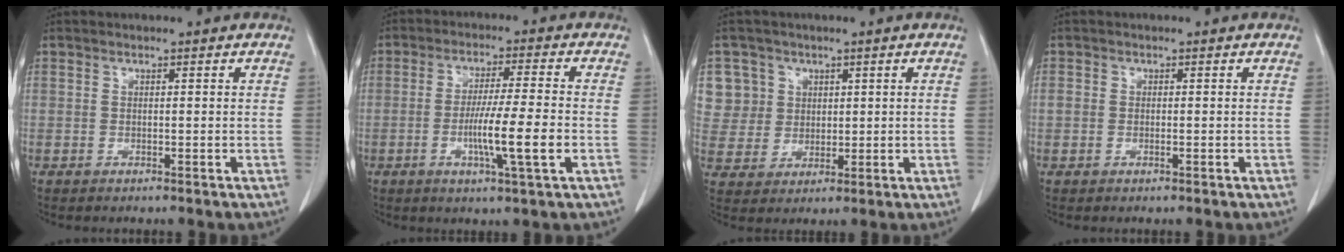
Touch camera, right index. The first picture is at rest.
{"total": 8.9, "force": [-2.2, -0.5, 8.6], "torque": [-0.151, -0.010, -0.039]}
{"total": 7.8, "force": [3.1, 7.2, 0.3], "torque": [0.002, 0.021, 0.071]}
{"total": 1.0, "force": [0.0, 0.7, 0.7], "torque": [-0.014, 0.003, 0.003]}